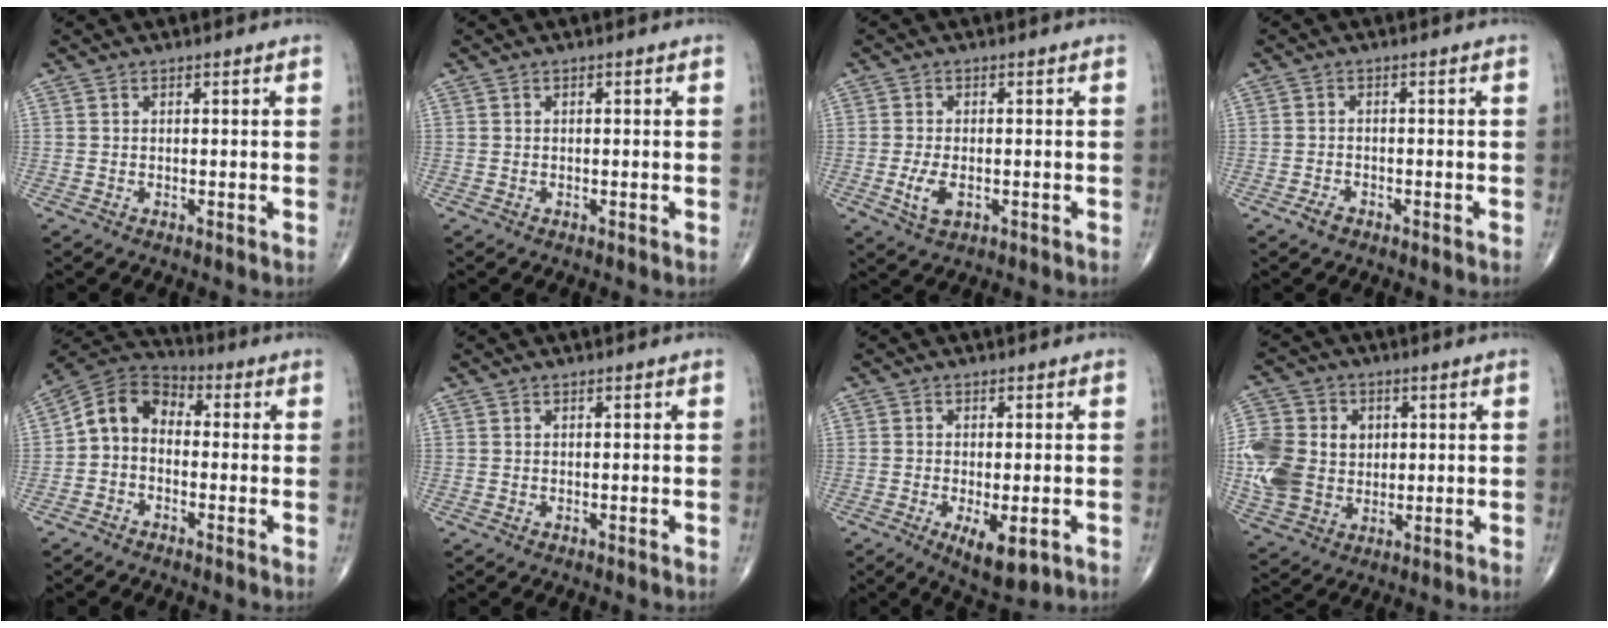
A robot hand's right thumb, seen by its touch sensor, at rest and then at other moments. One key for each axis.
{"total": 0.0}
{"total": 4.4, "fx": -1.1, "fy": 2.3, "fz": 3.5, "tx": -0.073, "ty": -0.005, "tz": -0.017}
{"total": 2.0, "fx": -1.3, "fy": 1.0, "fz": 1.0, "tx": -0.023, "ty": 0.007, "tz": -0.022}
{"total": 8.3, "fx": -0.8, "fy": 6.3, "fz": 5.4, "tx": -0.078, "ty": 0.035, "tz": -0.036}
{"total": 0.0}
{"total": 7.2, "fx": -2.6, "fy": 2.8, "fz": 6.1, "tx": -0.093, "ty": -0.011, "tz": -0.032}
{"total": 15.0, "fx": 0.7, "fy": 12.2, "fz": 8.6, "tx": -0.174, "ty": 0.005, "tz": 0.022}